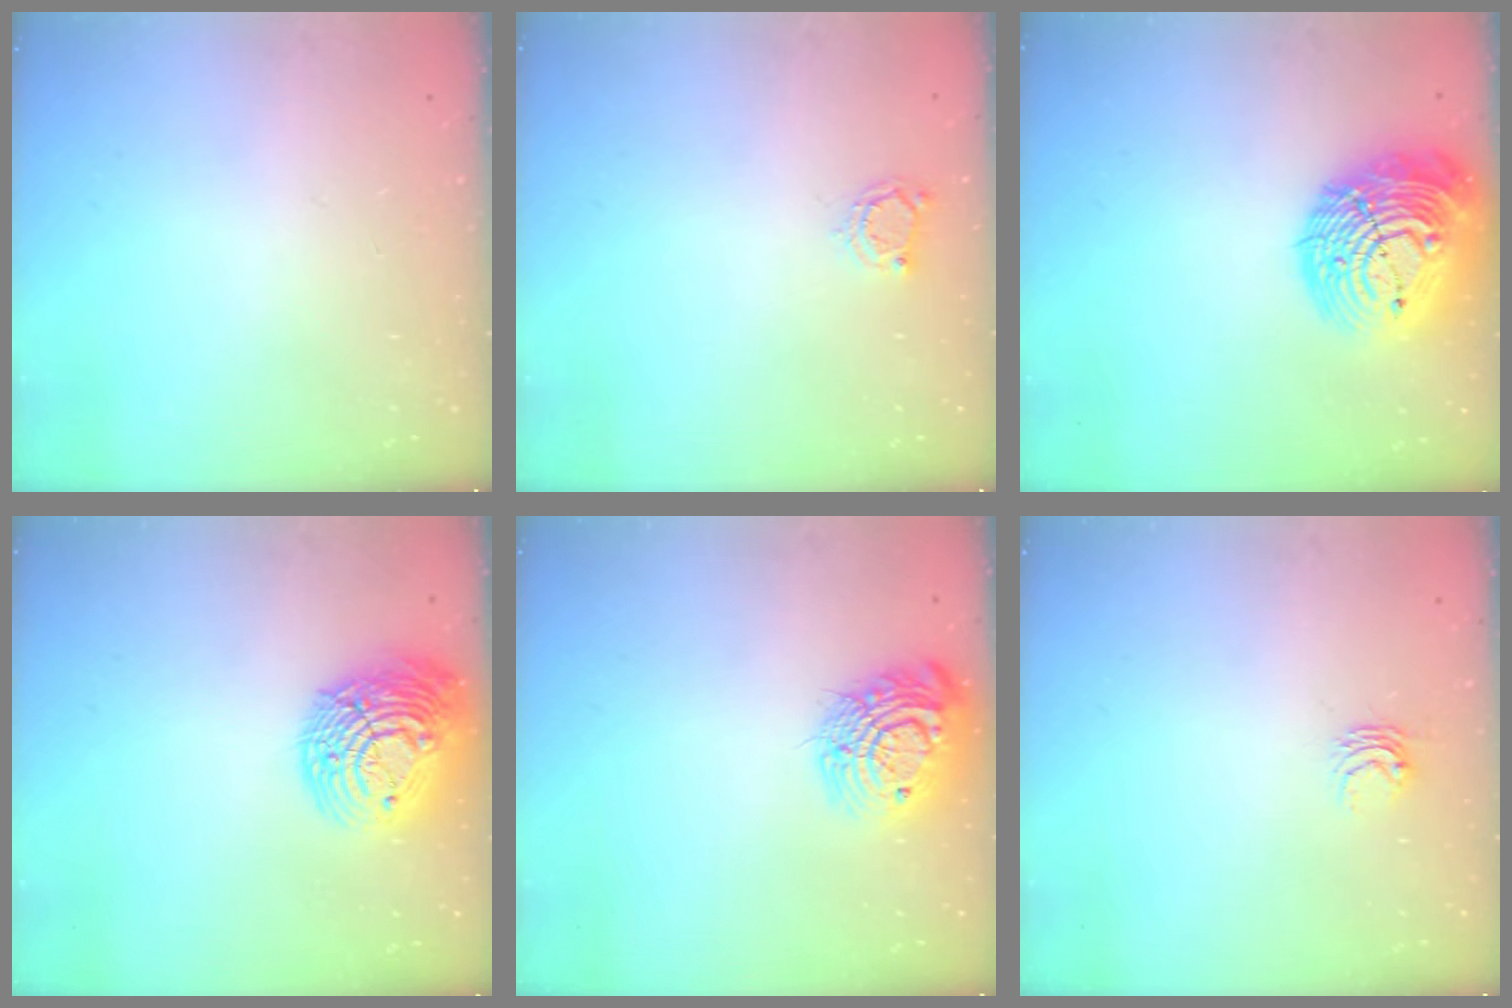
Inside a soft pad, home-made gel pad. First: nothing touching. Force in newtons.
{"total": 3.6, "press": 3.5, "slide": 0.4}
{"total": 21.6, "press": 21.5, "slide": 2.6}
{"total": 18.1, "press": 18.0, "slide": 1.7}
{"total": 15.4, "press": 15.3, "slide": 1.2}
{"total": 4.1, "press": 4.0, "slide": 0.5}